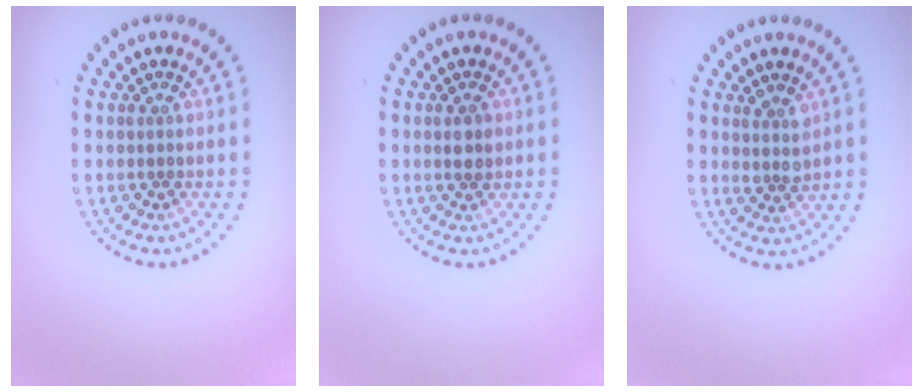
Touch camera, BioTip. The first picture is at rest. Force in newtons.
{"total": 1.5, "press": 1.5, "slide": 0.3}
{"total": 1.6, "press": 1.4, "slide": 0.8}